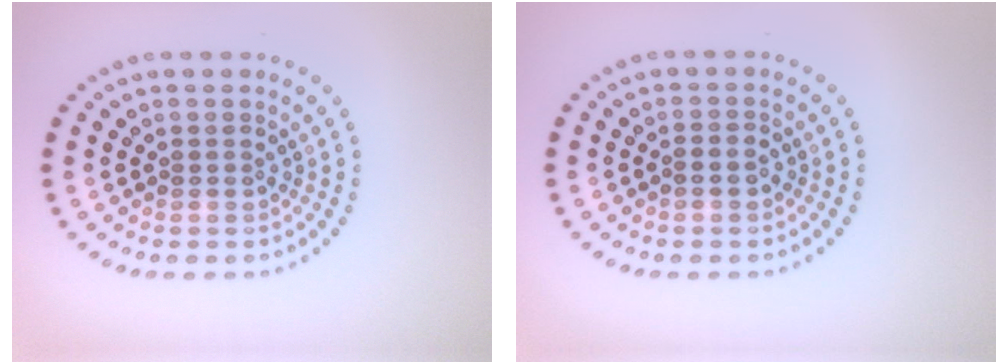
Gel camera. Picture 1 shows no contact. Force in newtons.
{"total": 1.1, "press": 1.0, "slide": 0.6}